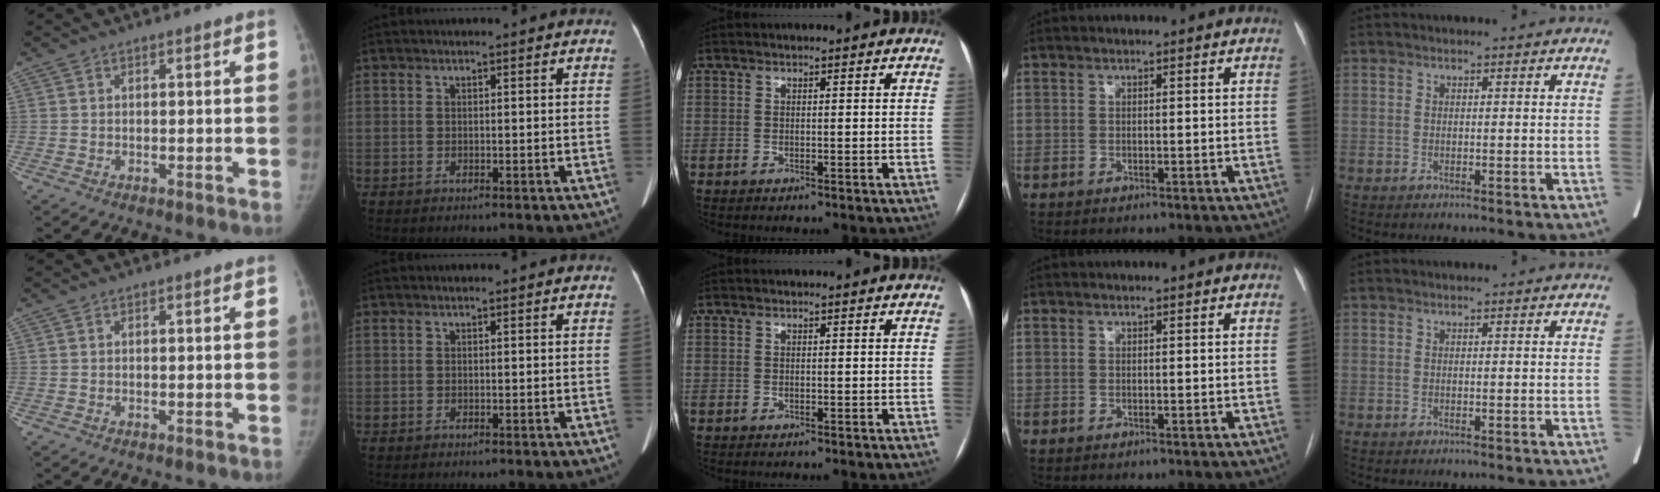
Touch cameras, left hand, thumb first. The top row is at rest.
{}